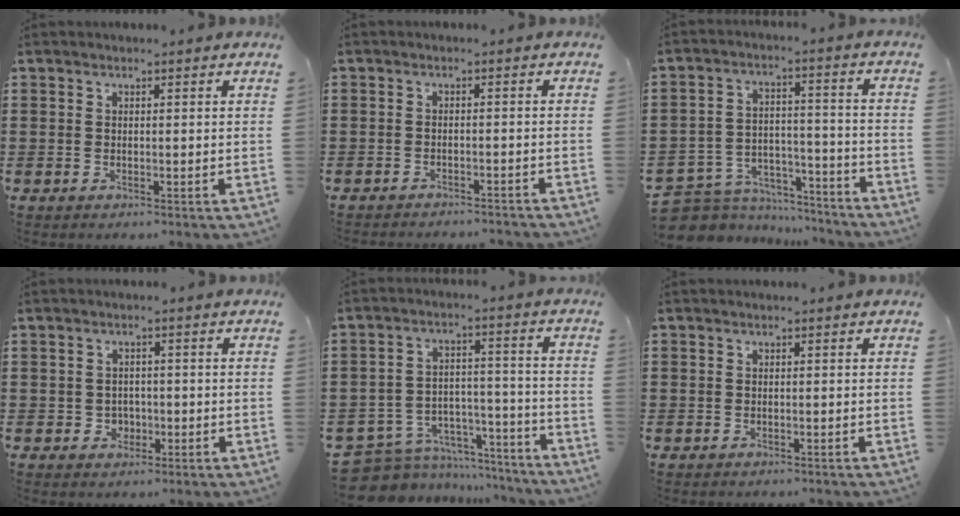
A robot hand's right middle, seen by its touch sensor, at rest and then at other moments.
{"total": 2.0, "force": [-2.0, 0.1, -0.3], "torque": [0.000, 0.003, -0.045]}
{"total": 6.2, "force": [-5.7, 2.3, 0.9], "torque": [-0.029, 0.009, -0.117]}
{"total": 2.1, "force": [-0.7, 2.0, 0.5], "torque": [-0.017, 0.004, -0.018]}
{"total": 7.3, "force": [-6.4, 3.4, 1.1], "torque": [-0.036, 0.005, -0.125]}
{"total": 0.8, "force": [-0.6, 0.5, -0.1], "torque": [0.000, 0.004, -0.014]}